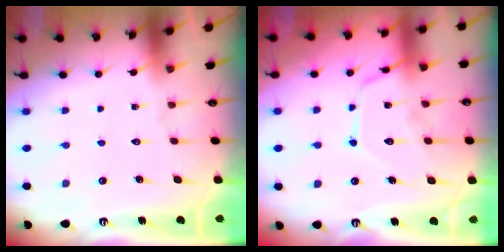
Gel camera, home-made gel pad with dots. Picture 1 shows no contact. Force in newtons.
{"total": 14.1, "press": 14.0, "slide": 1.2}